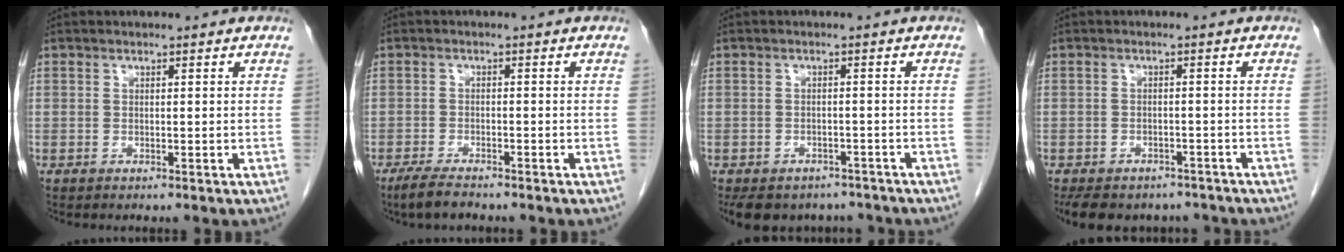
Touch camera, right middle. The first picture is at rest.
{"total": 3.5, "force": [-2.9, 0.6, 1.9], "torque": [-0.045, -0.008, -0.051]}
{"total": 10.5, "force": [-8.5, 5.7, 2.7], "torque": [-0.048, 0.005, -0.100]}
{"total": 10.9, "force": [-8.9, 5.4, 3.3], "torque": [-0.060, 0.002, -0.108]}